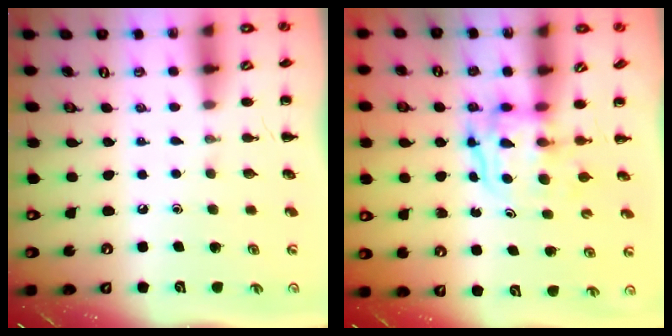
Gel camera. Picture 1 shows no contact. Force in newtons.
{"total": 3.8, "press": 3.8, "slide": 0.4}